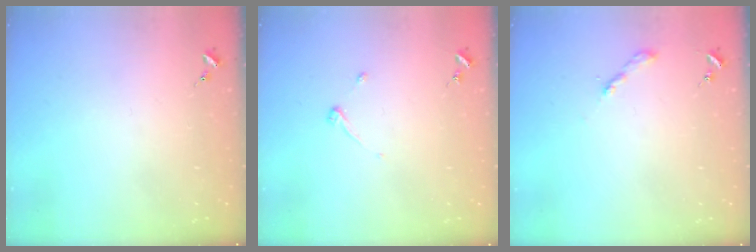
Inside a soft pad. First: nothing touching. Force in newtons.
{"total": 3.3, "press": 3.3, "slide": 0.4}
{"total": 2.0, "press": 2.0, "slide": 0.2}